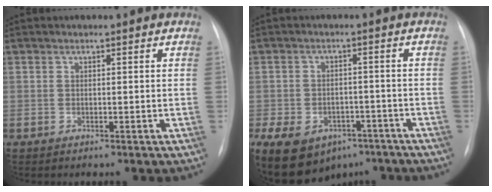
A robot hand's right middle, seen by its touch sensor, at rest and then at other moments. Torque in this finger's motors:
{"motor_torque": [1.12, -1.02, 0.60, 0.17]}